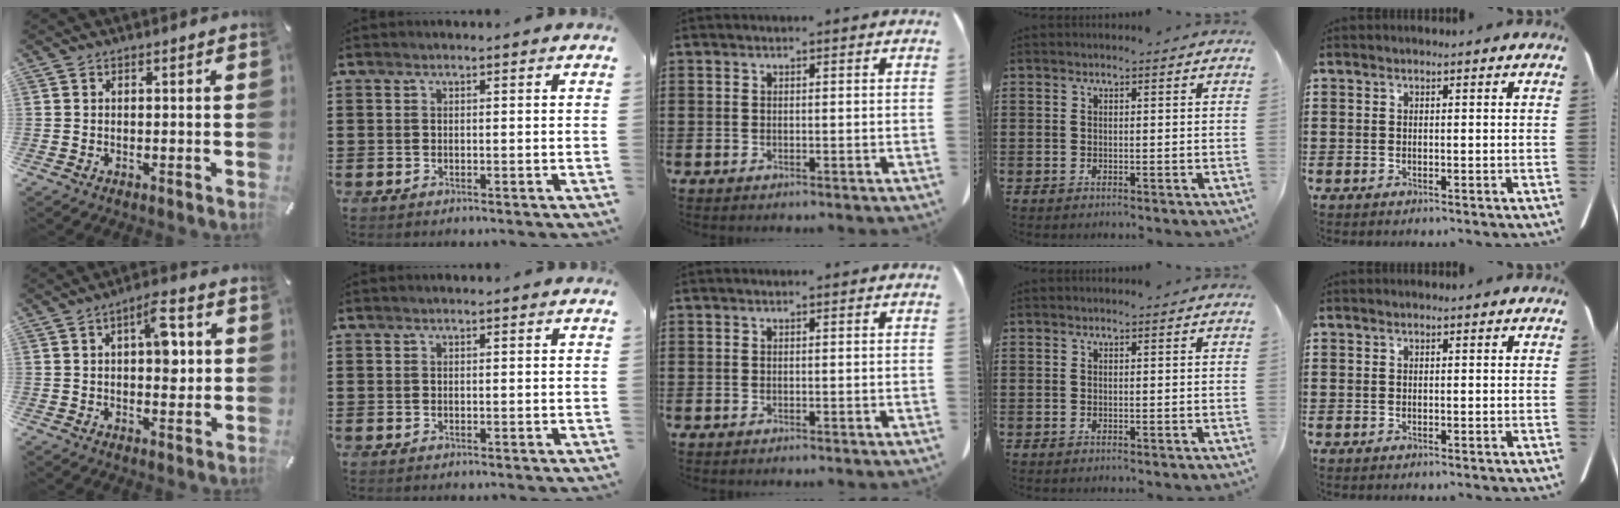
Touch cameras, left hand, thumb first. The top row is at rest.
{"thumb": {"total": 9.3, "force": [1.9, 4.8, 7.7], "torque": [-0.087, -0.009, 0.025]}}